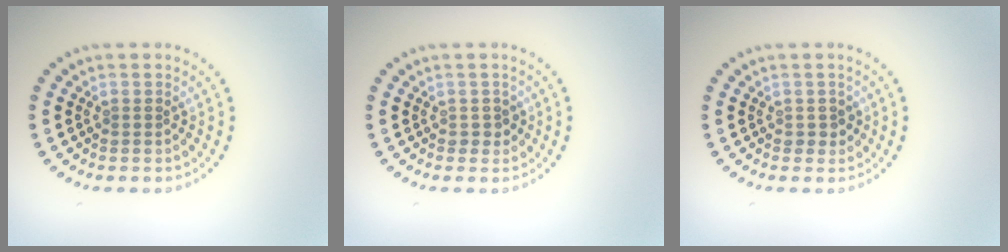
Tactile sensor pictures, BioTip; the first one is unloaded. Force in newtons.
{"total": 1.1, "press": 1.0, "slide": 0.4}
{"total": 1.1, "press": 1.0, "slide": 0.3}